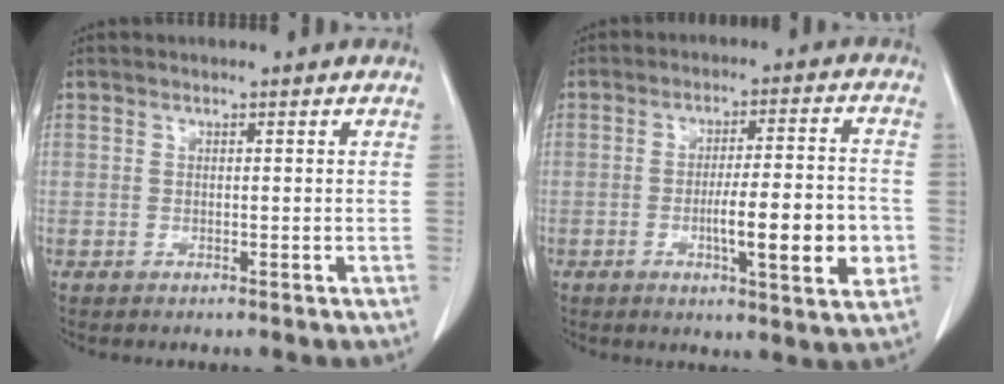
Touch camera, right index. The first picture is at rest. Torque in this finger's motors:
{"motor_torque": [1.56, -0.58, 0.83, 0.09]}